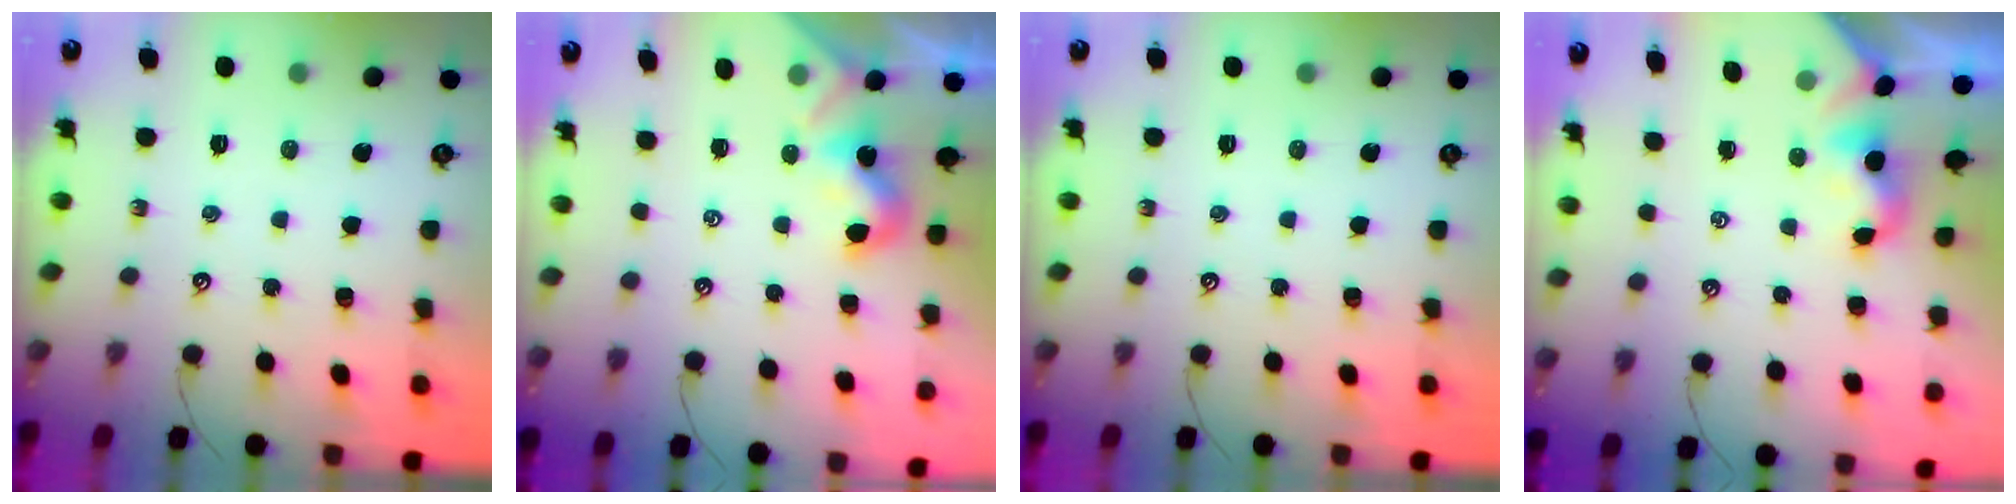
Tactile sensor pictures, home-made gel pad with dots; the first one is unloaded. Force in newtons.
{"total": 1.8, "press": 1.8, "slide": 0.4}
{"total": 0.0}
{"total": 2.1, "press": 2.0, "slide": 0.5}